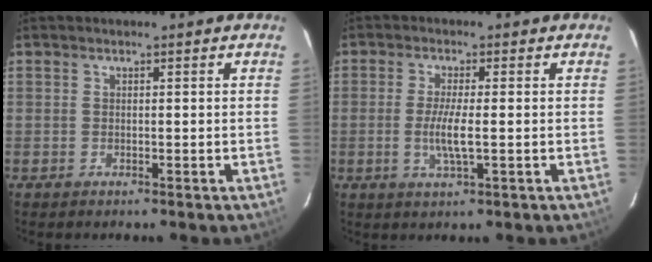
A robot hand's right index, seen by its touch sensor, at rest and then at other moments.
{"total": 4.7, "force": [-0.7, 0.3, 4.7], "torque": [-0.093, -0.007, -0.015]}